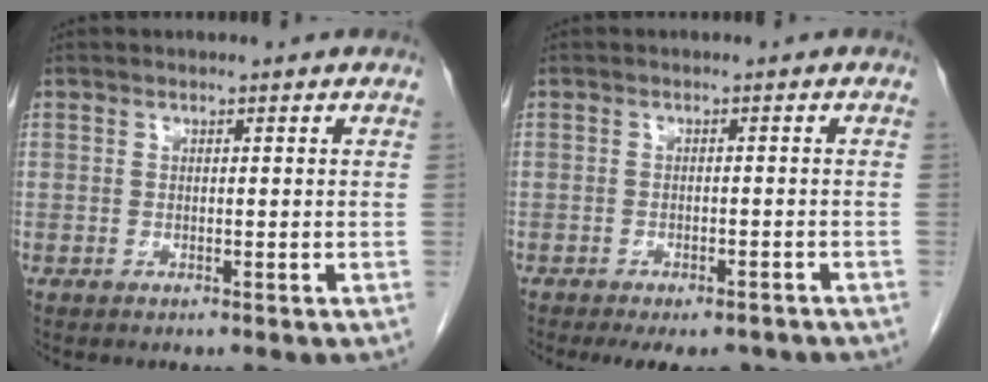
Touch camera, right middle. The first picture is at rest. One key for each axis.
{"total": 8.8, "fx": -7.1, "fy": 3.5, "fz": 4.0, "tx": -0.048, "ty": -0.006, "tz": -0.086}